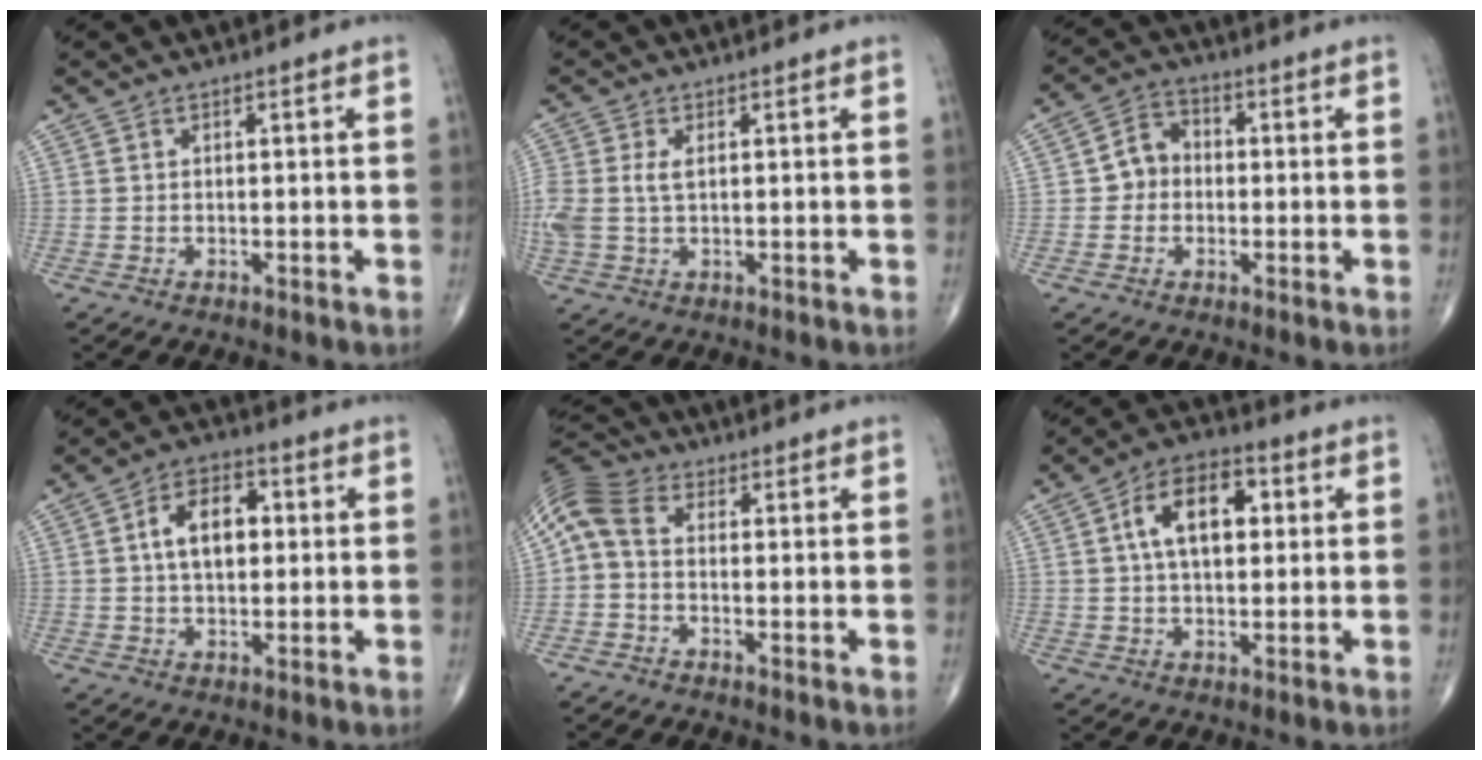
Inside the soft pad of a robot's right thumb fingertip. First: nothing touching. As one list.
[{"total": 5.4, "force": [0.7, 3.1, 4.3], "torque": [-0.121, 0.011, 0.018]}, {"total": 5.5, "force": [-0.5, 4.8, 2.7], "torque": [-0.025, 0.021, -0.021]}, {"total": 9.1, "force": [1.3, 5.6, 7.1], "torque": [-0.105, 0.017, 0.016]}, {"total": 7.4, "force": [-0.1, 4.9, 5.5], "torque": [-0.115, 0.023, -0.019]}, {"total": 11.4, "force": [2.4, 6.6, 9.0], "torque": [-0.136, 0.019, 0.031]}]